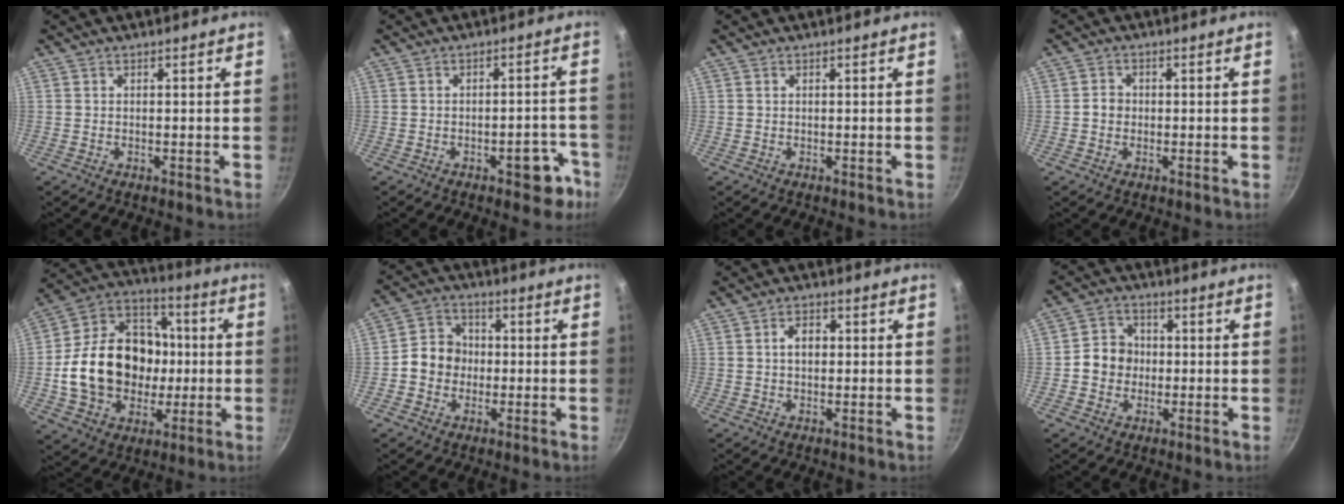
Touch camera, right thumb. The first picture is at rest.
{"total": 6.4, "force": [-3.6, 3.2, 4.3], "torque": [-0.018, 0.036, -0.035]}
{"total": 0.0}
{"total": 2.4, "force": [-0.3, 2.1, 1.1], "torque": [-0.007, 0.010, -0.008]}
{"total": 23.6, "force": [-1.6, 18.6, 14.4], "torque": [-0.217, 0.044, -0.022]}
{"total": 8.3, "force": [-1.0, 7.3, 3.7], "torque": [-0.031, 0.023, -0.035]}
{"total": 3.6, "force": [0.3, 2.5, 2.5], "torque": [-0.025, 0.012, 0.003]}
{"total": 7.0, "force": [-0.5, 6.4, 2.9], "torque": [-0.016, 0.016, -0.023]}